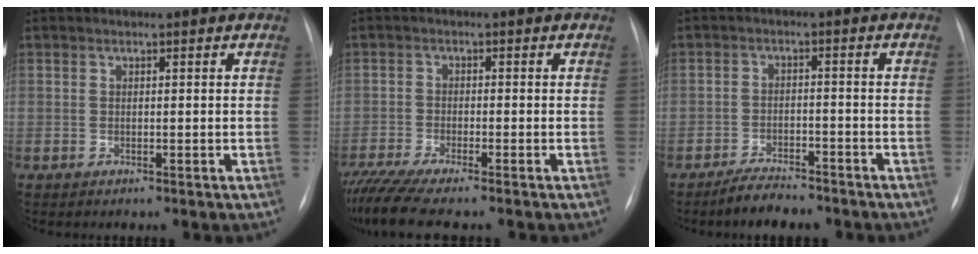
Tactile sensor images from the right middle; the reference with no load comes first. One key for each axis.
{"total": 7.8, "fx": -6.6, "fy": -0.3, "fz": 4.2, "tx": -0.077, "ty": -0.023, "tz": -0.110}
{"total": 5.0, "fx": -4.4, "fy": 1.3, "fz": 1.8, "tx": -0.041, "ty": -0.009, "tz": -0.072}